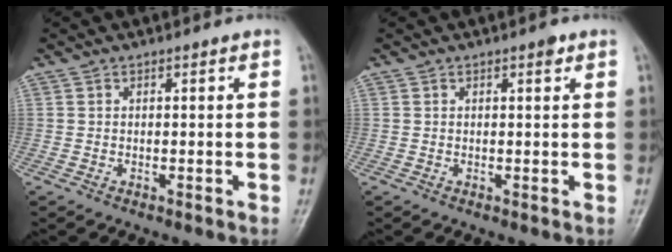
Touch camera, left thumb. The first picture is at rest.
{"total": 1.1, "force": [0.7, 0.4, 0.8], "torque": [-0.009, -0.001, 0.008]}